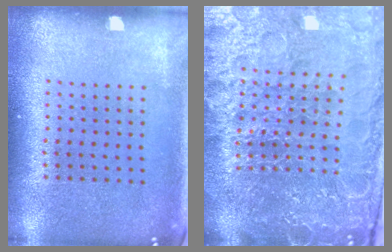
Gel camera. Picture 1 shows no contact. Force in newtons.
{"total": 6.0, "press": 5.4, "slide": 2.6}